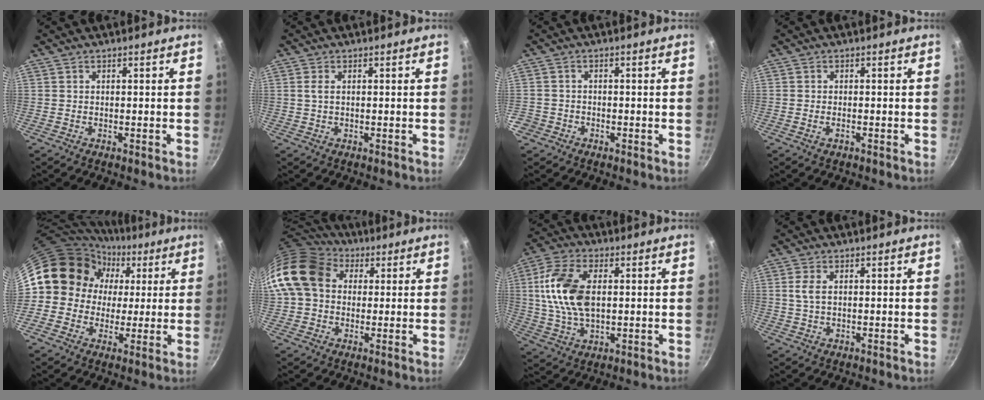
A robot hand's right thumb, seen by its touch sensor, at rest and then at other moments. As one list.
[{"total": 1.6, "force": [0.3, 0.8, 1.3], "torque": [-0.029, -0.001, 0.005]}, {"total": 2.7, "force": [-1.5, 2.1, 0.5], "torque": [-0.008, 0.017, -0.028]}, {"total": 1.1, "force": [-0.6, 0.4, 0.8], "torque": [-0.018, 0.002, -0.012]}, {"total": 13.9, "force": [3.3, 12.5, 5.2], "torque": [-0.049, 0.020, 0.042]}, {"total": 16.1, "force": [3.3, 12.7, 9.3], "torque": [-0.164, 0.032, 0.044]}, {"total": 14.0, "force": [1.9, 8.1, 11.3], "torque": [-0.213, 0.004, 0.032]}, {"total": 3.0, "force": [0.6, 1.6, 2.5], "torque": [-0.055, 0.002, 0.012]}]